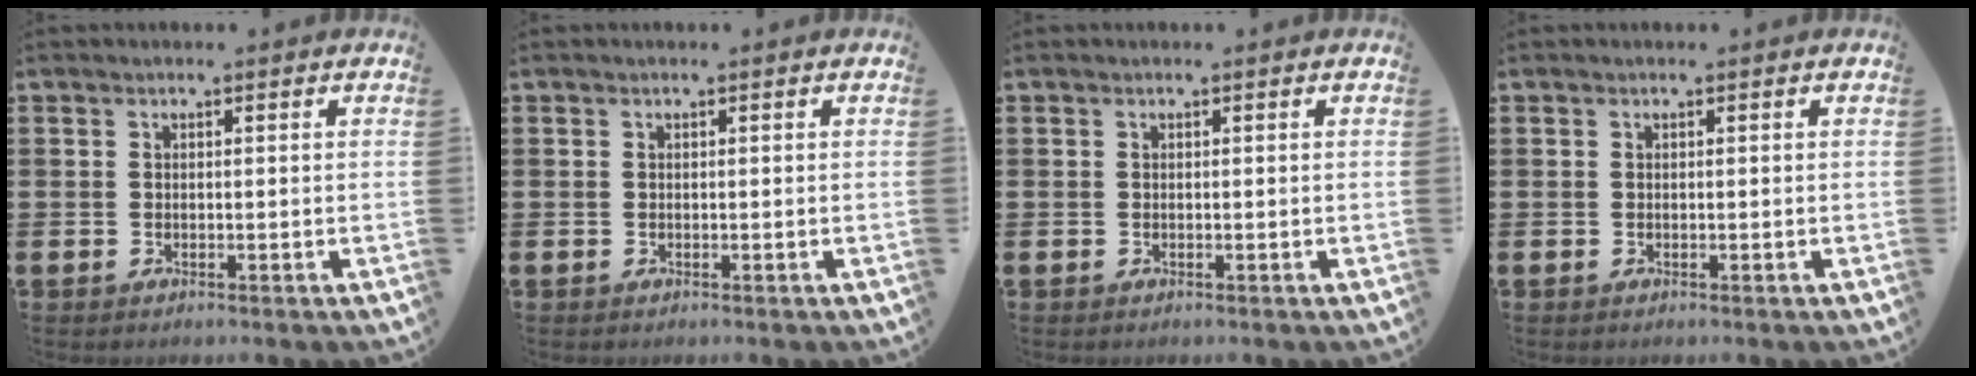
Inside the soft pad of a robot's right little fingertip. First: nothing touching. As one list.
[{"total": 0.0}, {"total": 0.0}, {"total": 0.0}]